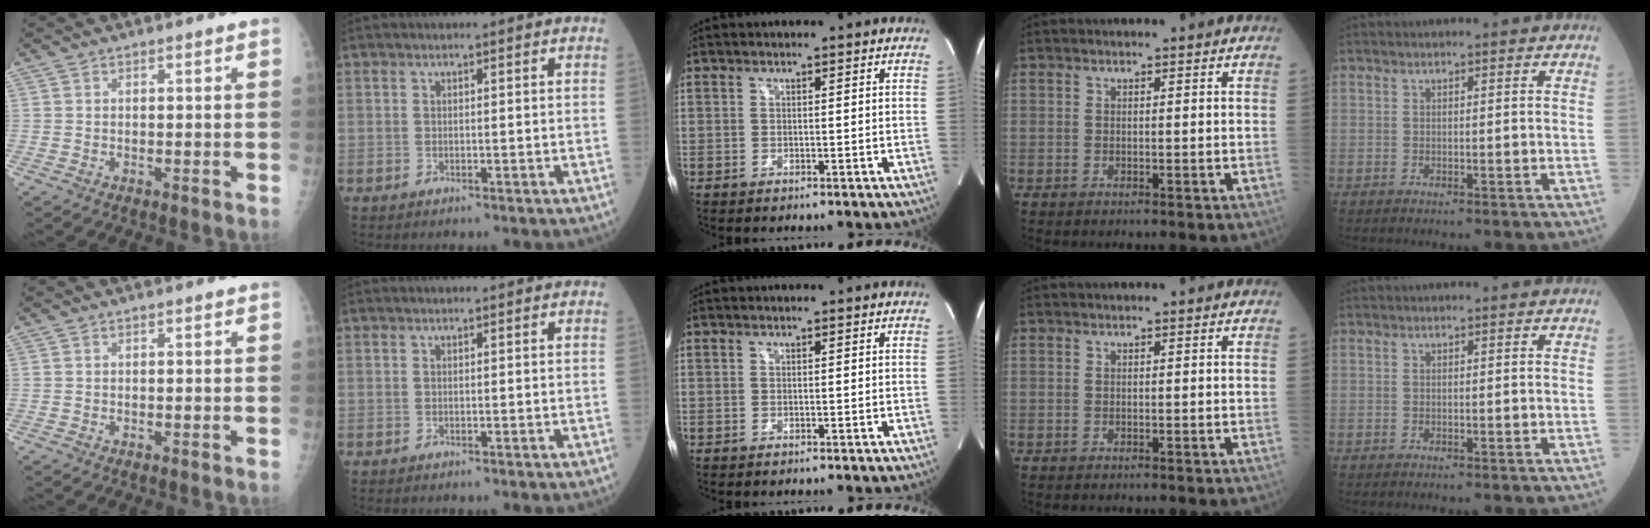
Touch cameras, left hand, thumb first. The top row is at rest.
{}